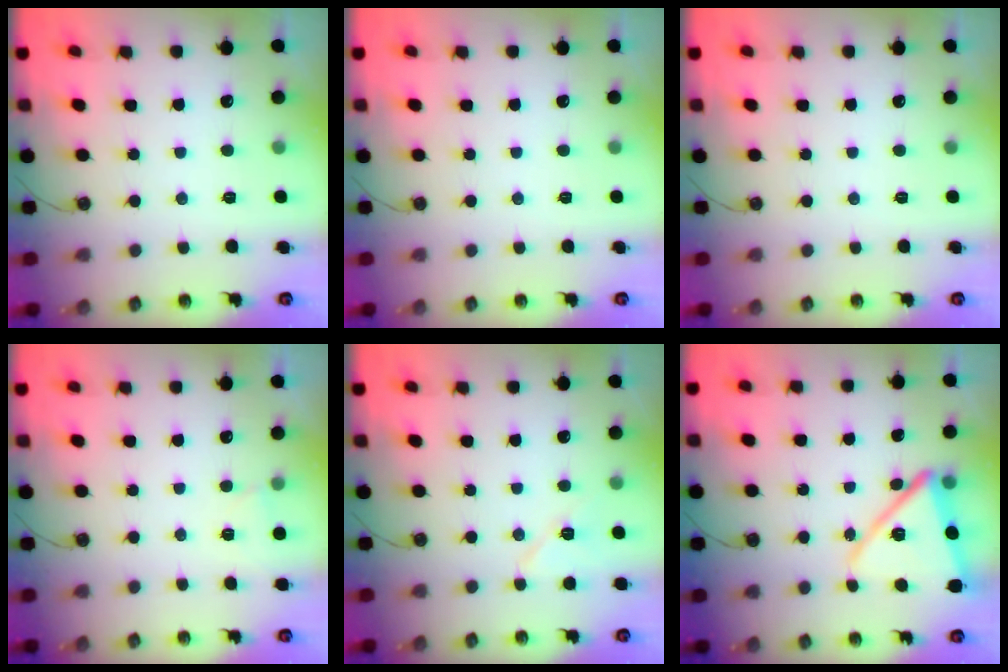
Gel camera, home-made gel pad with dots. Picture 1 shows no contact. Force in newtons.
{"total": 0.0}
{"total": 0.0}
{"total": 1.8, "press": 1.6, "slide": 0.8}
{"total": 7.5, "press": 7.3, "slide": 1.6}
{"total": 14.7, "press": 14.6, "slide": 1.4}